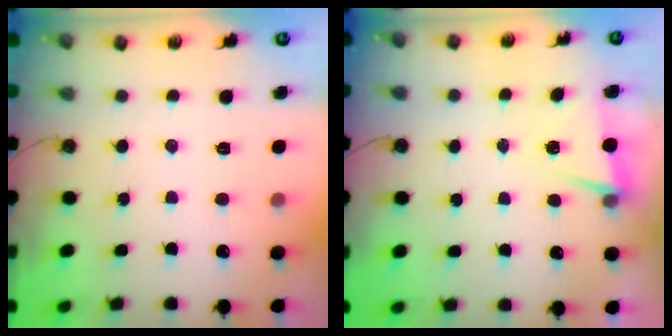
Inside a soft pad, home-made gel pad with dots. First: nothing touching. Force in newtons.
{"total": 2.3, "press": 2.0, "slide": 1.1}